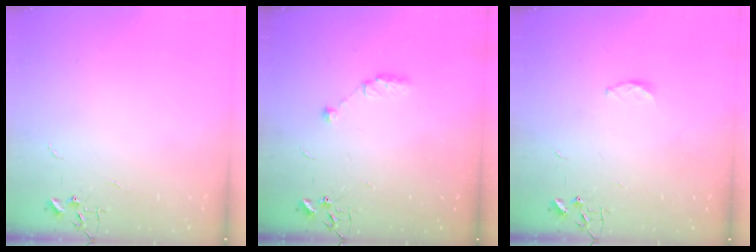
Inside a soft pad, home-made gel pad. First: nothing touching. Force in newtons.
{"total": 6.6, "press": 6.6, "slide": 0.9}
{"total": 3.8, "press": 3.8, "slide": 0.6}